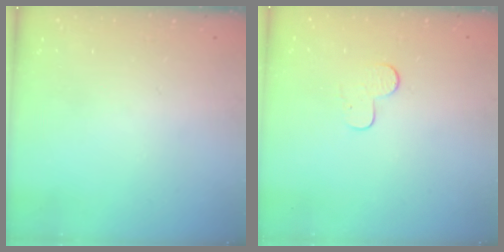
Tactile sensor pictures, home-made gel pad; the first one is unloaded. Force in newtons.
{"total": 5.5, "press": 5.5, "slide": 0.5}